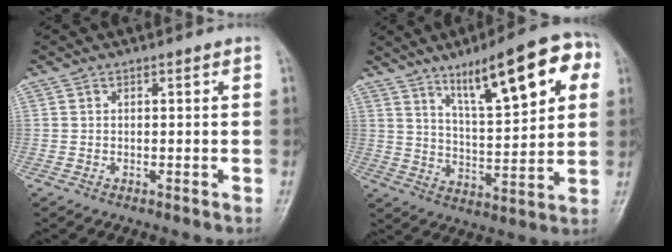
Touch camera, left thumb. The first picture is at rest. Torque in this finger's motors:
{"motor_torque": [0.68, 0.56, 1.49, -1.28, 0.35]}